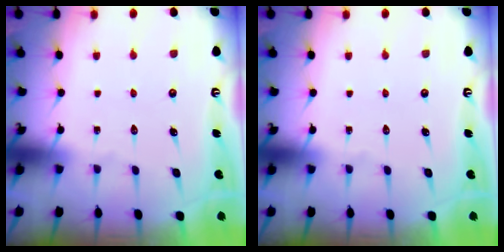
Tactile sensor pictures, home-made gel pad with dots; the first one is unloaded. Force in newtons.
{"total": 0.0}